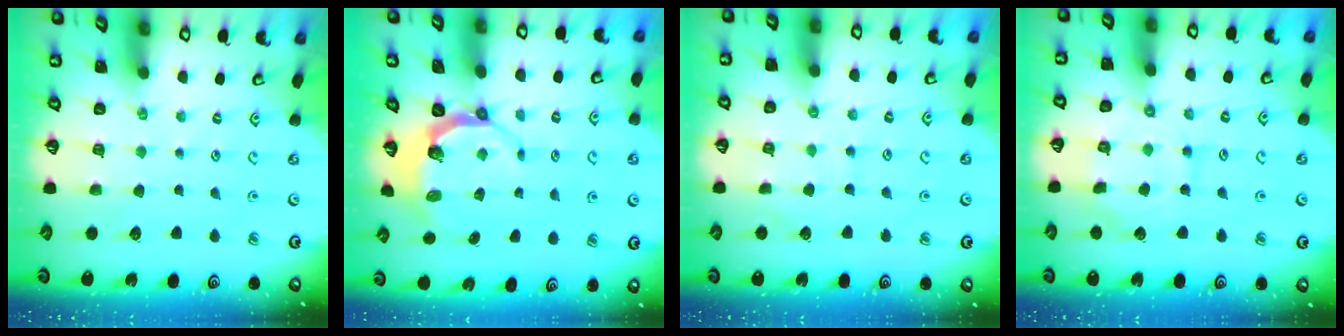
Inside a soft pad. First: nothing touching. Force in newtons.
{"total": 5.6, "press": 4.5, "slide": 3.3}
{"total": 2.8, "press": 2.8, "slide": 0.4}
{"total": 10.7, "press": 10.7, "slide": 0.9}